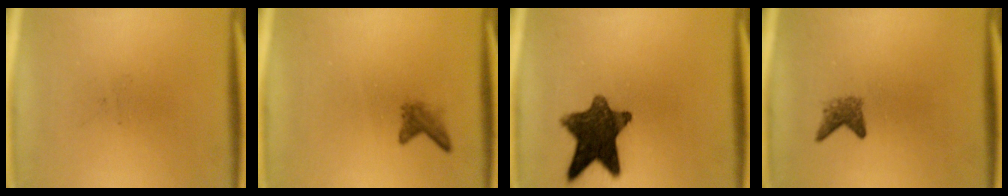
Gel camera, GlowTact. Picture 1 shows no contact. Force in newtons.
{"total": 1.7}
{"total": 11.3}
{"total": 2.0}